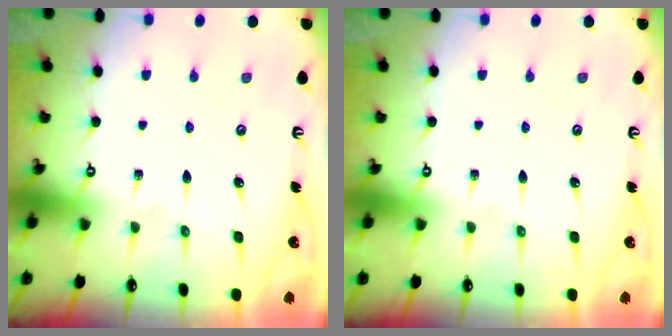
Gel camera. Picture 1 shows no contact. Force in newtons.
{"total": 0.0}